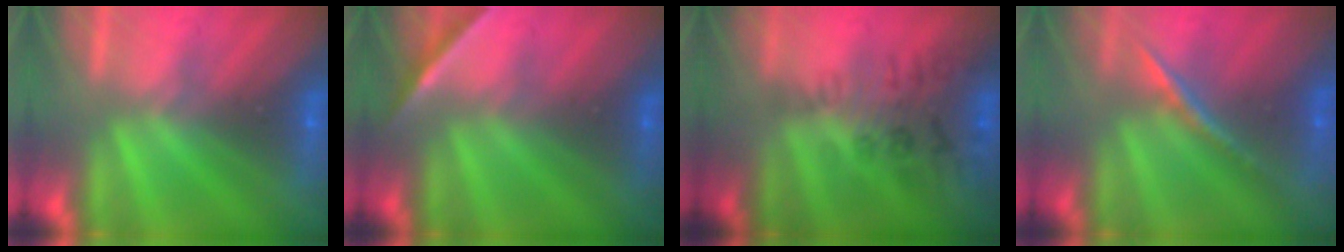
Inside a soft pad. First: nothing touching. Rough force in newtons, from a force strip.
{"total": 1.6}
{"total": 2.9}
{"total": 1.8}